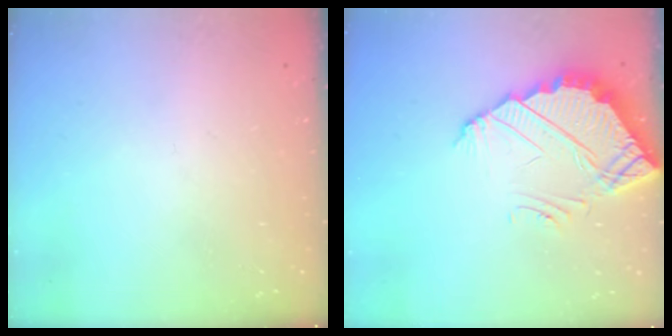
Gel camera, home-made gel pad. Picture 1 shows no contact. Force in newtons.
{"total": 4.2, "press": 4.2, "slide": 0.2}